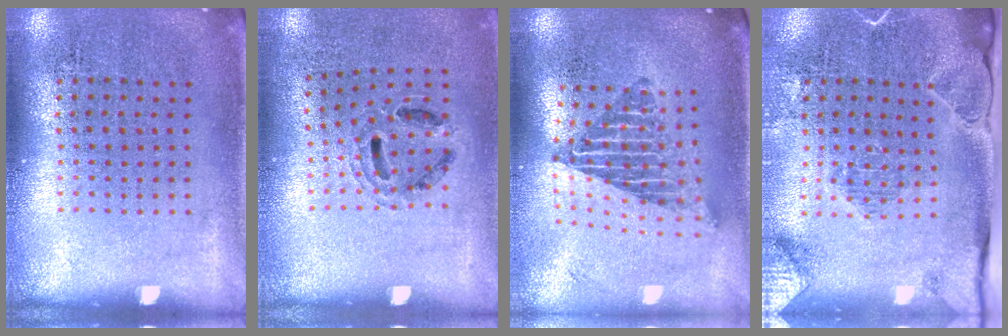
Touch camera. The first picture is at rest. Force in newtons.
{"total": 0.9, "press": 0.8, "slide": 0.3}
{"total": 2.1, "press": 1.5, "slide": 1.4}
{"total": 2.1, "press": 2.0, "slide": 0.6}